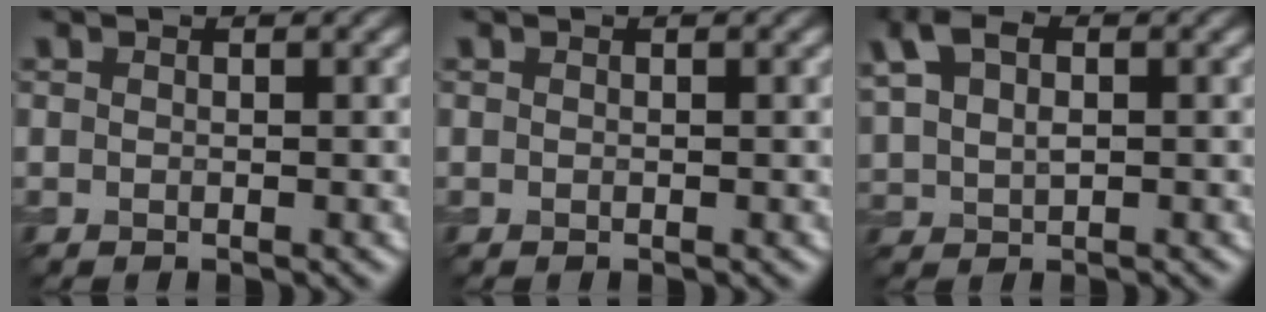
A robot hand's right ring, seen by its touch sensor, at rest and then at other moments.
{"total": 0.0}
{"total": 4.5, "force": [1.9, 2.6, 3.2], "torque": [-0.070, 0.009, 0.034]}